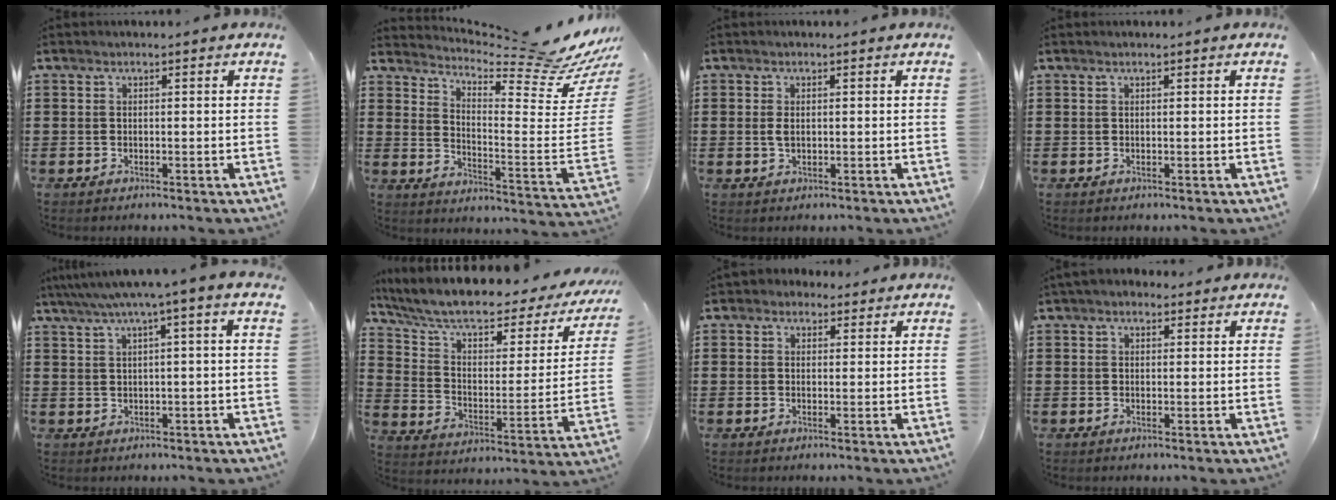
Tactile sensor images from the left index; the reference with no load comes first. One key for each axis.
{"total": 8.7, "fx": 7.8, "fy": 0.2, "fz": 3.9, "tx": -0.073, "ty": -0.083, "tz": 0.121}
{"total": 1.6, "fx": 0.1, "fy": 0.9, "fz": 1.4, "tx": -0.030, "ty": 0.004, "tz": 0.000}
{"total": 0.0}
{"total": 2.9, "fx": 0.8, "fy": -0.2, "fz": 2.8, "tx": -0.057, "ty": -0.002, "tz": 0.009}
{"total": 8.4, "fx": 6.5, "fy": 2.4, "fz": 4.7, "tx": -0.112, "ty": -0.045, "tz": 0.108}
{"total": 2.0, "fx": 1.4, "fy": 1.4, "fz": 0.3, "tx": -0.012, "ty": 0.009, "tz": 0.025}
{"total": 2.2, "fx": 1.5, "fy": 1.4, "fz": 0.7, "tx": -0.019, "ty": 0.010, "tz": 0.028}